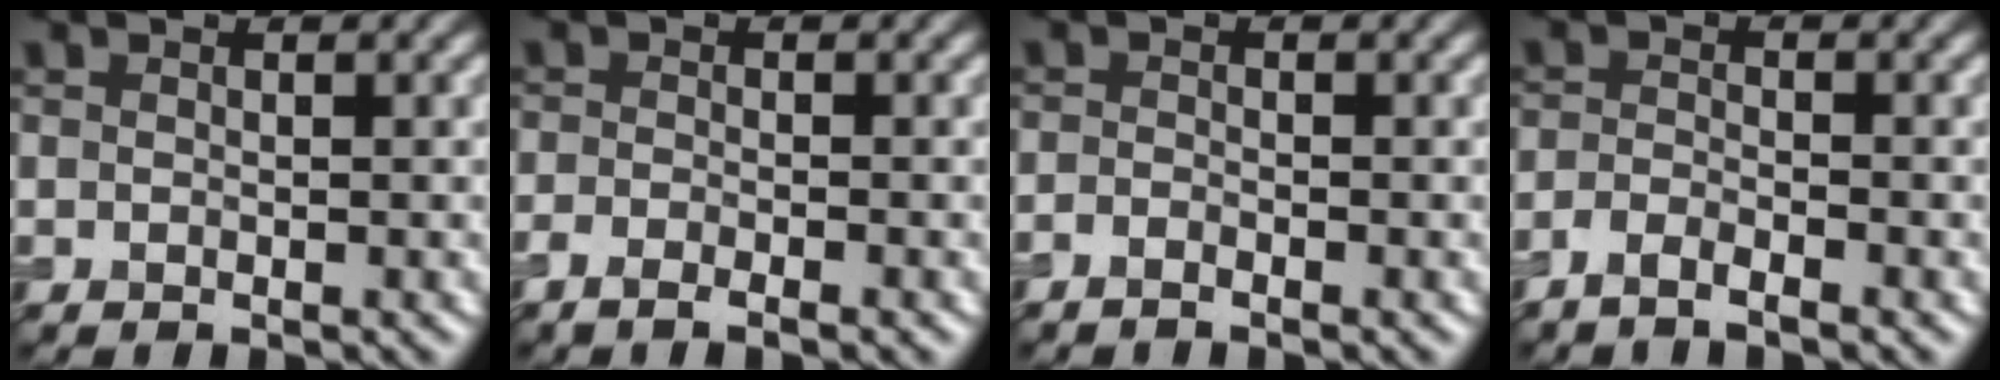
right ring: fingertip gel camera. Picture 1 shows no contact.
{"total": 2.2, "force": [-1.7, 0.3, 1.3], "torque": [-0.027, -0.004, -0.032]}
{"total": 0.9, "force": [-0.9, -0.1, 0.1], "torque": [-0.006, -0.002, -0.023]}
{"total": 1.5, "force": [-1.4, 0.1, 0.6], "torque": [-0.012, -0.003, -0.033]}